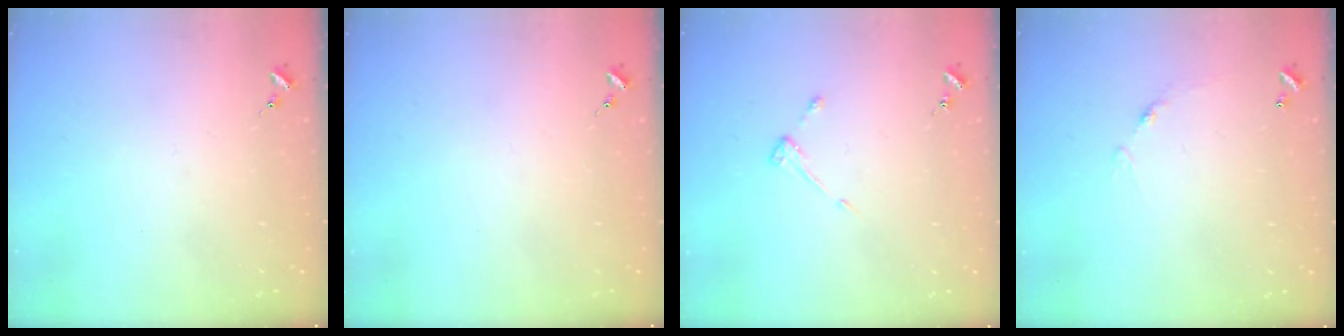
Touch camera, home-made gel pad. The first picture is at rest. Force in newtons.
{"total": 0.0}
{"total": 2.8, "press": 2.8, "slide": 0.3}
{"total": 4.7, "press": 4.7, "slide": 0.2}